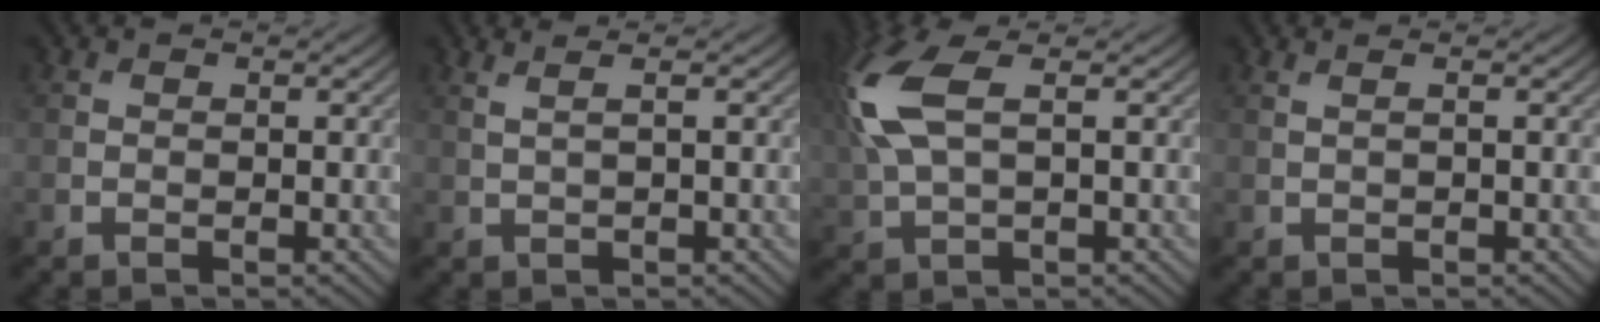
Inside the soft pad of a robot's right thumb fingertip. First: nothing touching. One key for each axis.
{"total": 2.2, "fx": 0.9, "fy": 0.5, "fz": 1.9, "tx": -0.027, "ty": 0.009, "tz": 0.000}
{"total": 9.3, "fx": 2.3, "fy": 4.0, "fz": 8.1, "tx": -0.238, "ty": 0.017, "tz": 0.047}
{"total": 1.2, "fx": 0.3, "fy": 0.4, "fz": 1.2, "tx": -0.015, "ty": 0.005, "tz": -0.007}